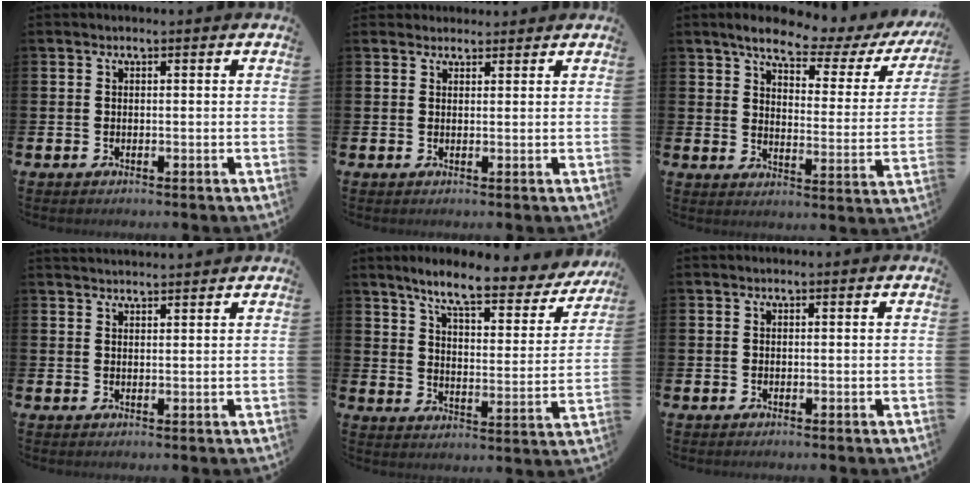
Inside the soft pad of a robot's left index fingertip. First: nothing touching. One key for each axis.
{"total": 1.9, "fx": 1.8, "fy": 0.6, "fz": -0.2, "tx": 0.015, "ty": -0.007, "tz": 0.030}
{"total": 7.1, "fx": 5.9, "fy": 1.9, "fz": 3.4, "tx": -0.080, "ty": -0.038, "tz": 0.092}
{"total": 2.1, "fx": 2.1, "fy": 0.1, "fz": 0.0, "tx": -0.001, "ty": -0.010, "tz": 0.037}
{"total": 7.7, "fx": 6.6, "fy": 1.2, "fz": 3.8, "tx": -0.084, "ty": -0.047, "tz": 0.104}
{"total": 0.0}